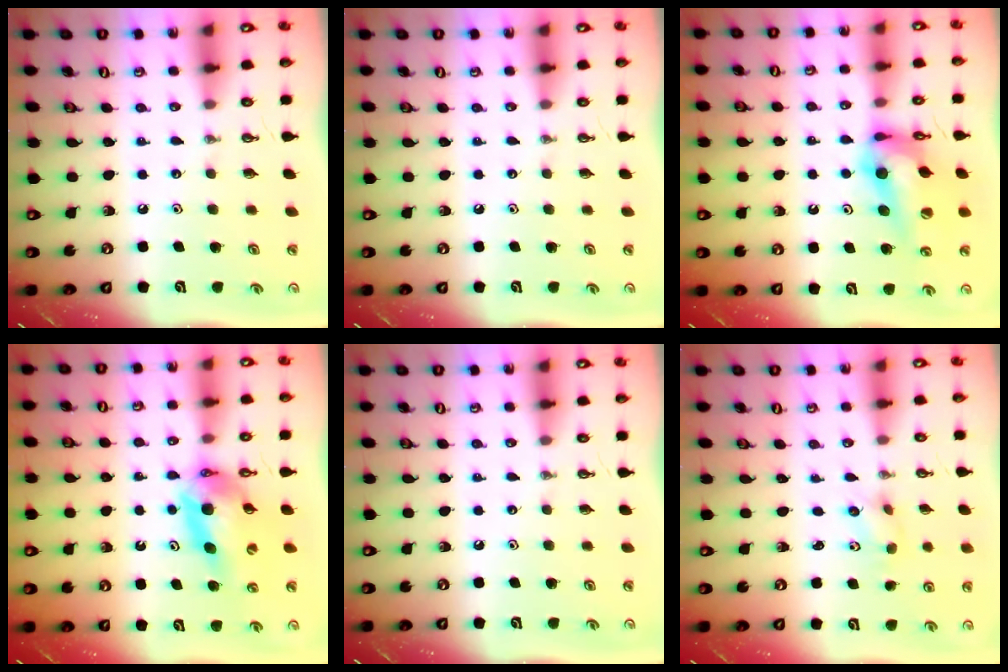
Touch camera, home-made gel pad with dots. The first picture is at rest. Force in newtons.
{"total": 0.0}
{"total": 14.2, "press": 14.2, "slide": 1.5}
{"total": 11.3, "press": 11.2, "slide": 1.0}
{"total": 0.0}
{"total": 3.4, "press": 3.2, "slide": 1.1}